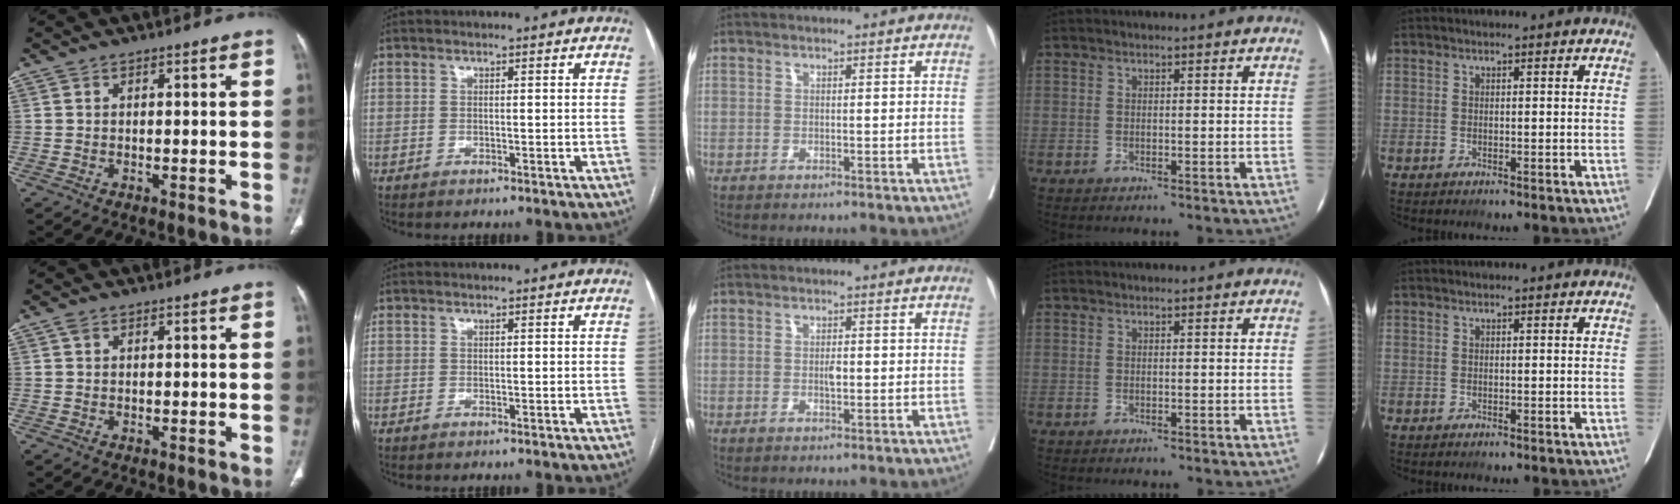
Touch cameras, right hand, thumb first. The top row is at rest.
{"thumb": {"total": 1.7, "force": [0.8, 1.2, 1.0], "torque": [-0.014, 0.005, 0.014]}, "middle": {"total": 1.2, "force": [-0.1, 0.5, 1.1], "torque": [-0.024, -0.001, -0.001]}}